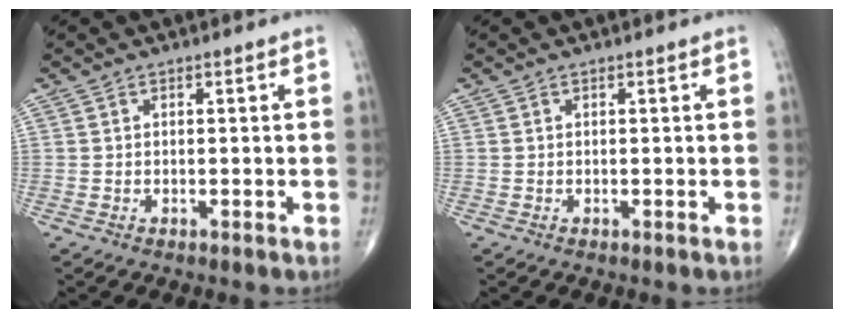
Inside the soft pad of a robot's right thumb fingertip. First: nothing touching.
{"total": 0.0}